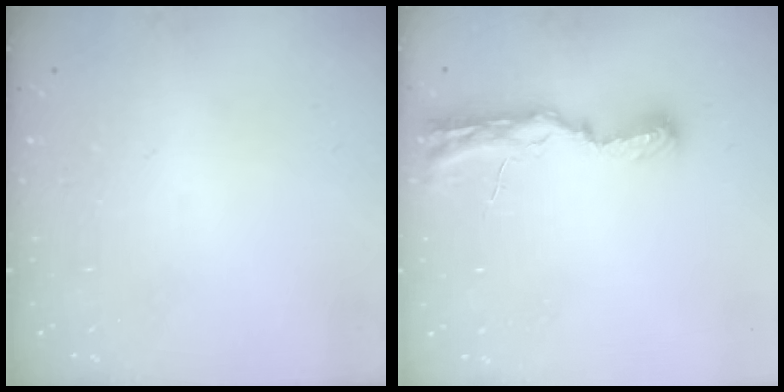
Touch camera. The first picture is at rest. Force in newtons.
{"total": 8.9, "press": 8.9, "slide": 1.3}